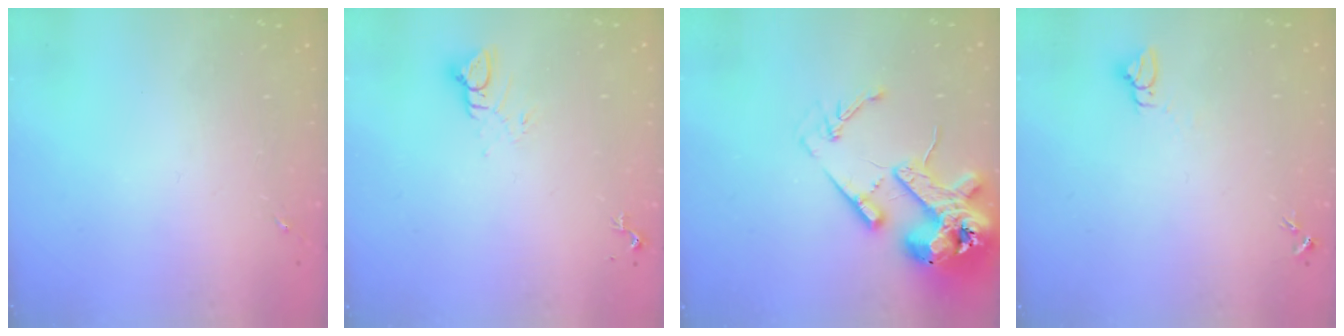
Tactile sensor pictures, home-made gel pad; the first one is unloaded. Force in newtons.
{"total": 5.6, "press": 5.6, "slide": 0.4}
{"total": 17.7, "press": 17.5, "slide": 2.4}
{"total": 3.0, "press": 3.0, "slide": 0.1}